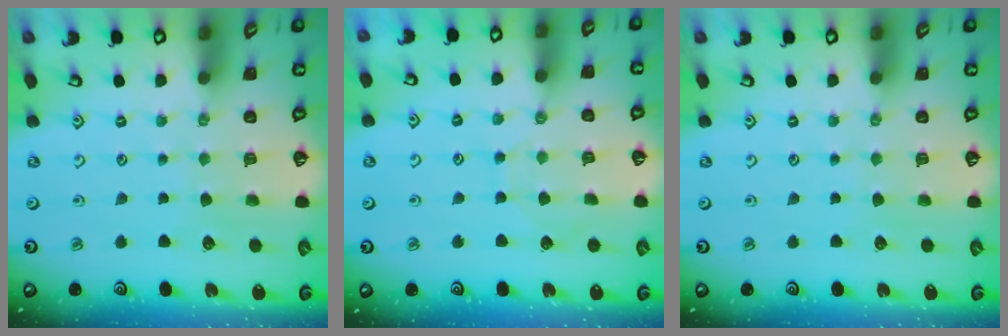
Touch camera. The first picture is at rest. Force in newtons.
{"total": 2.8, "press": 2.8, "slide": 0.4}
{"total": 0.0}